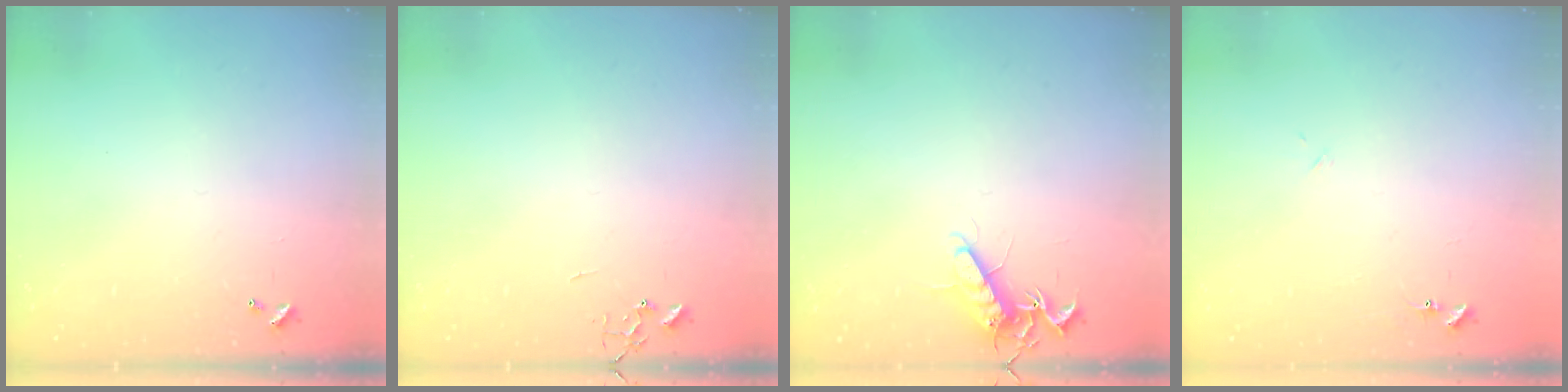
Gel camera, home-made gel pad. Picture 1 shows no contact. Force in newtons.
{"total": 0.0}
{"total": 11.1, "press": 11.1, "slide": 0.3}
{"total": 7.8, "press": 7.8, "slide": 0.6}